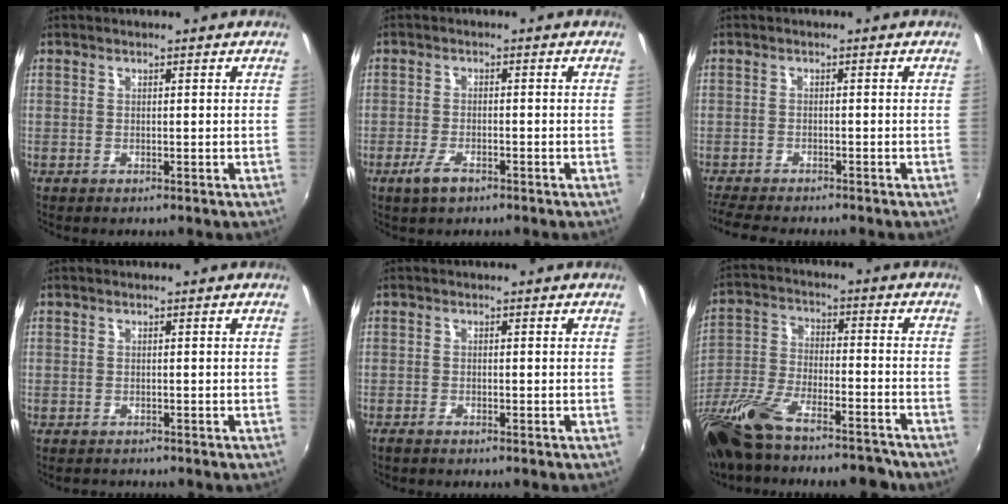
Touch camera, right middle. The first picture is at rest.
{"total": 3.8, "force": [-2.5, 1.3, 2.5], "torque": [-0.061, -0.007, -0.049]}
{"total": 6.4, "force": [-5.9, 0.9, 2.4], "torque": [-0.067, -0.023, -0.101]}
{"total": 1.4, "force": [-1.3, 0.7, 0.0], "torque": [-0.005, -0.003, -0.022]}
{"total": 1.8, "force": [-1.6, 0.4, 0.7], "torque": [-0.021, -0.006, -0.032]}
{"total": 22.3, "force": [-17.7, 6.3, 11.9], "torque": [-0.253, -0.050, -0.297]}